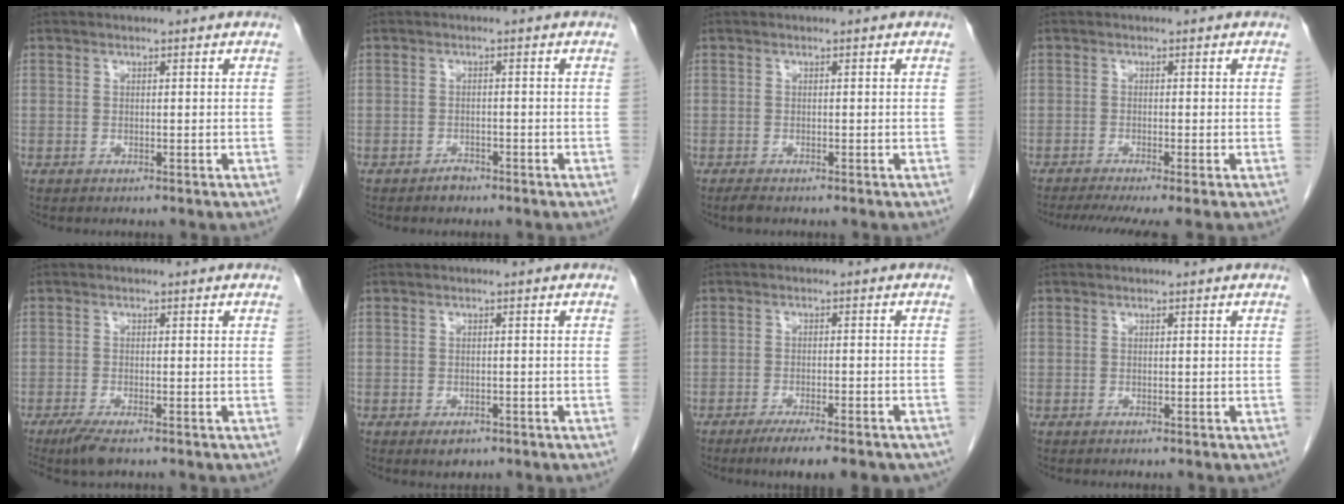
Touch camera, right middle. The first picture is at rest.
{"total": 1.5, "force": [-1.3, 0.7, 0.4], "torque": [-0.007, 0.003, -0.019]}
{"total": 1.2, "force": [-1.0, 0.3, 0.7], "torque": [-0.019, -0.004, -0.017]}
{"total": 7.2, "force": [-5.6, 0.1, 4.5], "torque": [-0.064, -0.015, -0.090]}
{"total": 4.0, "force": [-2.9, 0.6, 2.7], "torque": [-0.052, -0.011, -0.052]}
{"total": 2.2, "force": [-1.4, 1.2, 1.2], "torque": [-0.017, 0.000, -0.013]}
{"total": 10.2, "force": [-8.0, 2.1, 6.0], "torque": [-0.066, -0.008, -0.107]}
{"total": 0.0}